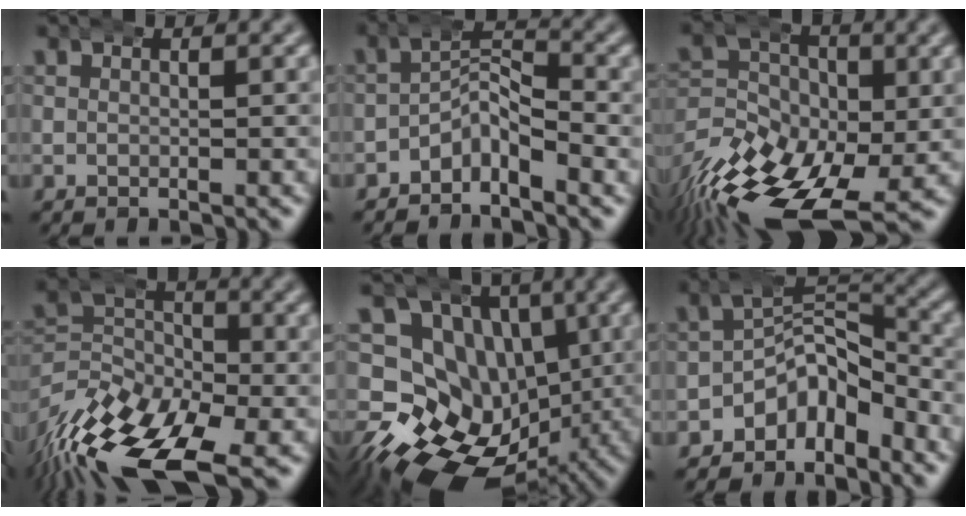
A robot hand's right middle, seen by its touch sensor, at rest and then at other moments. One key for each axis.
{"total": 3.2, "fx": -1.8, "fy": 1.8, "fz": 1.9, "tx": -0.015, "ty": 0.006, "tz": -0.040}
{"total": 9.0, "fx": -3.9, "fy": 5.4, "fz": 6.0, "tx": -0.098, "ty": -0.037, "tz": -0.052}
{"total": 9.8, "fx": -3.6, "fy": 5.9, "fz": 6.9, "tx": -0.121, "ty": -0.038, "tz": -0.051}
{"total": 19.9, "fx": -3.0, "fy": 16.7, "fz": 10.5, "tx": -0.207, "ty": -0.075, "tz": -0.030}
{"total": 7.3, "fx": -3.1, "fy": 4.9, "fz": 4.4, "tx": -0.055, "ty": -0.001, "tz": -0.059}